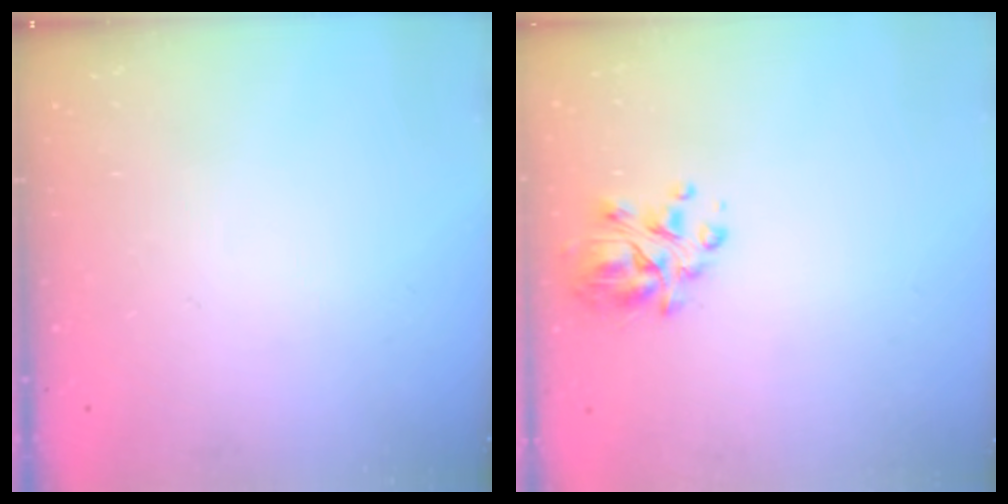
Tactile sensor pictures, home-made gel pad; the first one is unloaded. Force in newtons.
{"total": 7.1, "press": 6.7, "slide": 2.3}